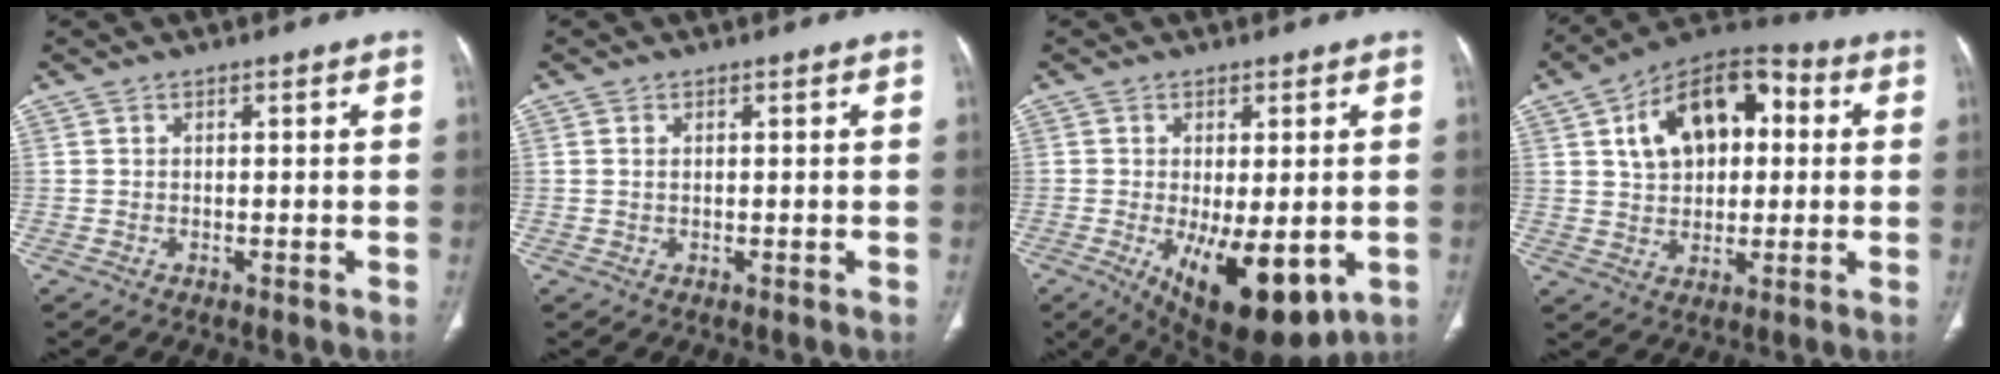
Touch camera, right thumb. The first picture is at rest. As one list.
[{"total": 0.7, "force": [0.2, 0.4, 0.6], "torque": [-0.019, 0.006, 0.008]}, {"total": 14.5, "force": [-4.2, 6.2, 12.4], "torque": [-0.182, -0.022, -0.042]}, {"total": 16.8, "force": [3.9, 10.6, 12.5], "torque": [-0.166, 0.020, 0.056]}]